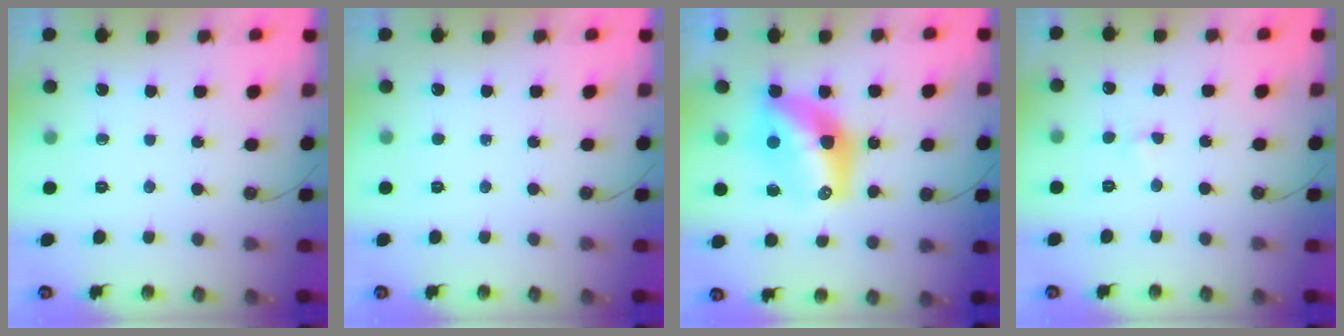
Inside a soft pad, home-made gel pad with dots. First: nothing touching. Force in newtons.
{"total": 0.0}
{"total": 13.2, "press": 13.2, "slide": 1.0}
{"total": 3.0, "press": 2.9, "slide": 0.5}